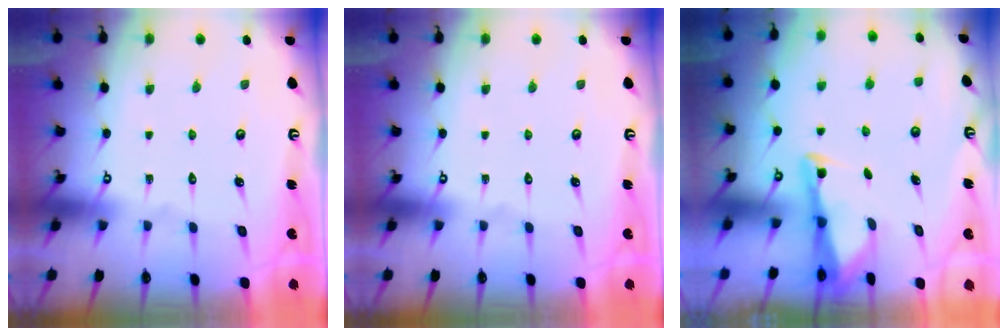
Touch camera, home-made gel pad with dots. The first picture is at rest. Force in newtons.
{"total": 0.0}
{"total": 2.9, "press": 2.9, "slide": 0.2}